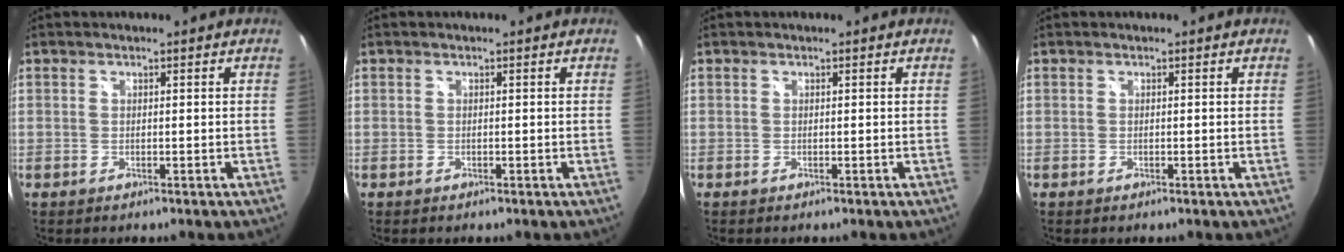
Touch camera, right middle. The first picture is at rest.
{"total": 0.0}
{"total": 0.0}
{"total": 0.0}